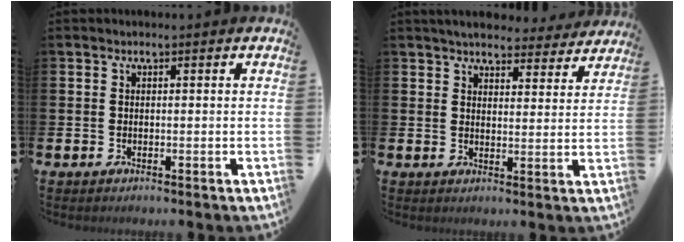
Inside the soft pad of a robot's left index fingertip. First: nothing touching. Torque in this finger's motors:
{"motor_torque": [0.73, -1.41, -0.04, 0.06]}